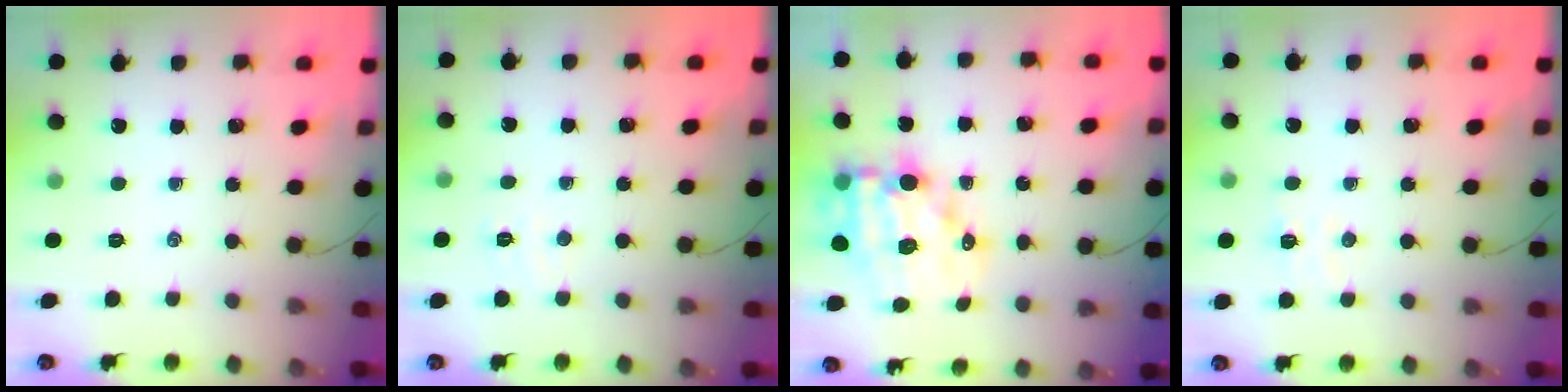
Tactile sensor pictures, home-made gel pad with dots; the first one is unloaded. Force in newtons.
{"total": 4.0, "press": 3.9, "slide": 0.8}
{"total": 13.7, "press": 13.2, "slide": 3.6}
{"total": 4.6, "press": 4.5, "slide": 0.9}